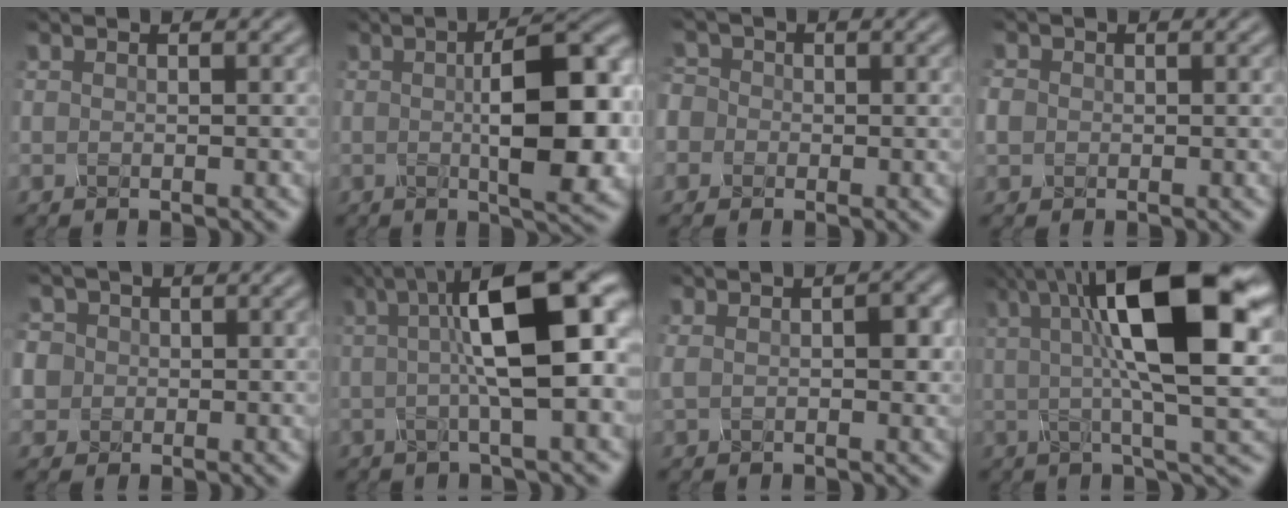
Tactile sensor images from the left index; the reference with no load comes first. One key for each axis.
{"total": 9.6, "fx": 0.2, "fy": 2.7, "fz": 9.2, "tx": -0.127, "ty": 0.004, "tz": 0.002}
{"total": 4.1, "fx": -0.7, "fy": 3.8, "fz": 1.3, "tx": -0.022, "ty": 0.026, "tz": -0.050}
{"total": 1.4, "fx": 0.0, "fy": 1.3, "fz": 0.5, "tx": -0.008, "ty": 0.001, "tz": -0.007}
{"total": 6.5, "fx": 1.3, "fy": 5.9, "fz": 2.4, "tx": -0.059, "ty": 0.036, "tz": -0.008}
{"total": 10.6, "fx": 2.0, "fy": 2.5, "fz": 10.1, "tx": -0.136, "ty": 0.022, "tz": 0.026}
{"total": 3.1, "fx": 0.6, "fy": 1.7, "fz": 2.5, "tx": -0.044, "ty": 0.005, "tz": 0.011}
{"total": 13.5, "fx": 4.0, "fy": 3.5, "fz": 12.4, "tx": -0.190, "ty": 0.009, "tz": 0.060}